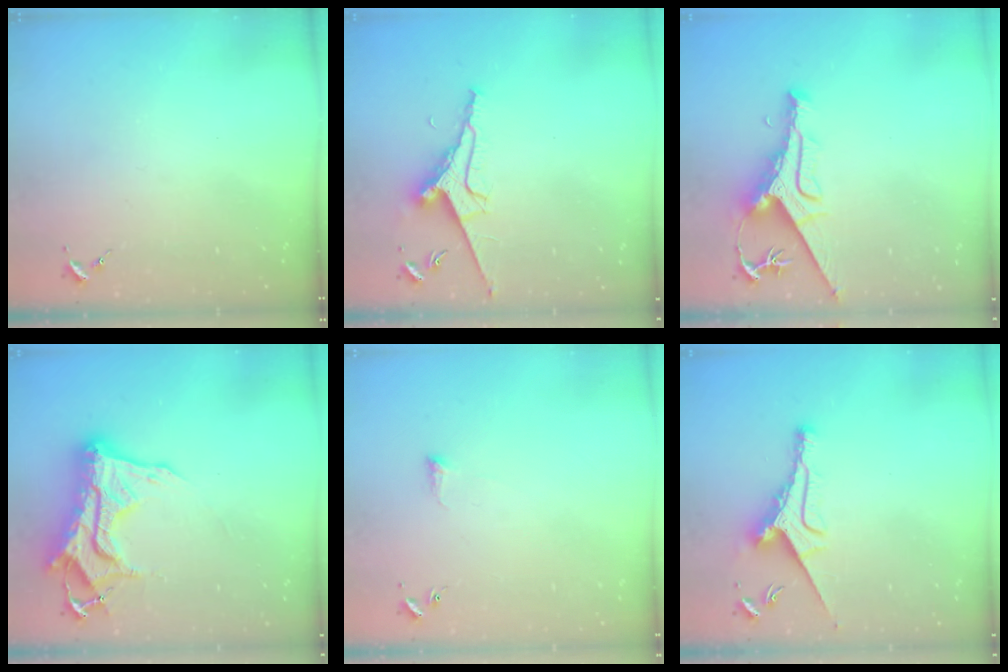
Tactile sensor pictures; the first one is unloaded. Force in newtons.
{"total": 9.6, "press": 9.5, "slide": 1.2}
{"total": 9.7, "press": 9.7, "slide": 1.1}
{"total": 20.5, "press": 20.4, "slide": 2.1}
{"total": 2.5, "press": 2.4, "slide": 0.5}
{"total": 9.2, "press": 9.2, "slide": 0.2}